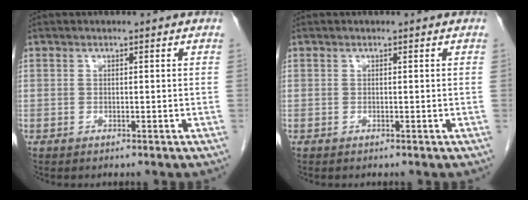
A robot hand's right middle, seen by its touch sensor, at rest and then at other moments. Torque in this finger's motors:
{"motor_torque": [0.55, -0.37, 0.04, 0.01]}